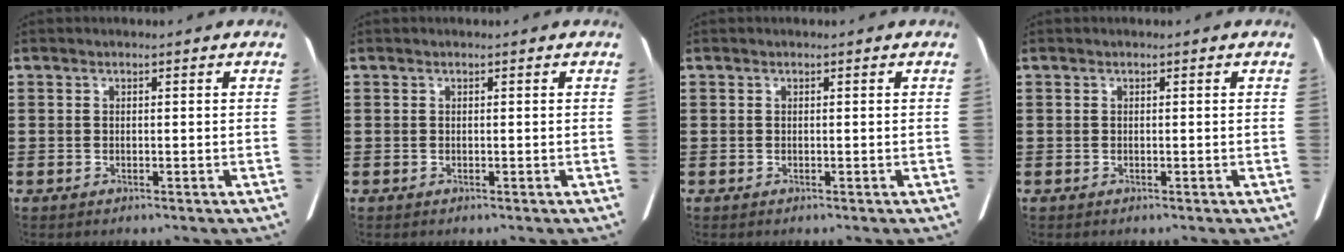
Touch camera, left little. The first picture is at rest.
{"total": 0.0}
{"total": 0.0}
{"total": 0.0}